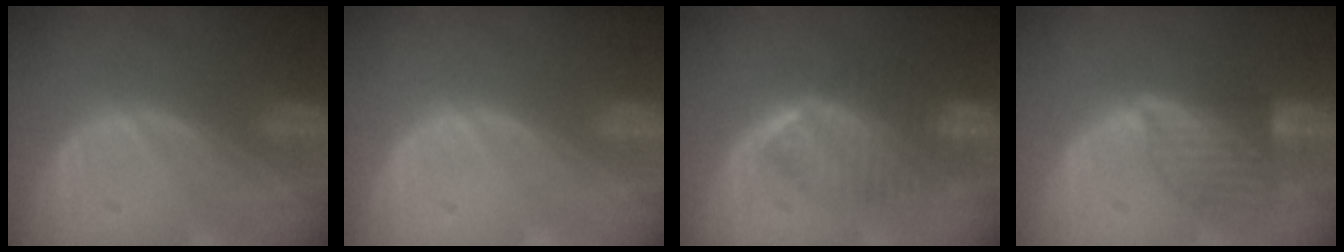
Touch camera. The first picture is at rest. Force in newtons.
{"total": 0.5, "press": 0.1, "slide": 0.5}
{"total": 6.5, "press": 6.5, "slide": 0.6}
{"total": 6.9, "press": 6.6, "slide": 2.0}